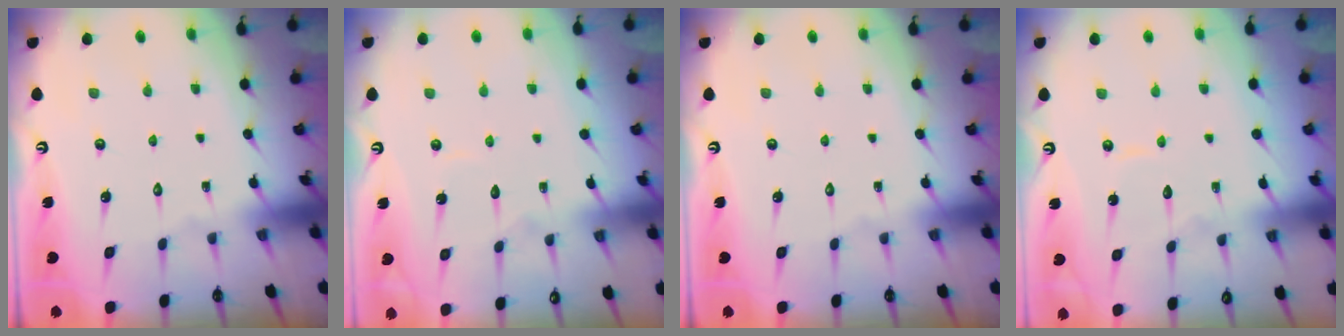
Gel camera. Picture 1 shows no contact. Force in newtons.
{"total": 2.5, "press": 2.5, "slide": 0.2}
{"total": 0.0}
{"total": 5.2, "press": 5.2, "slide": 0.2}